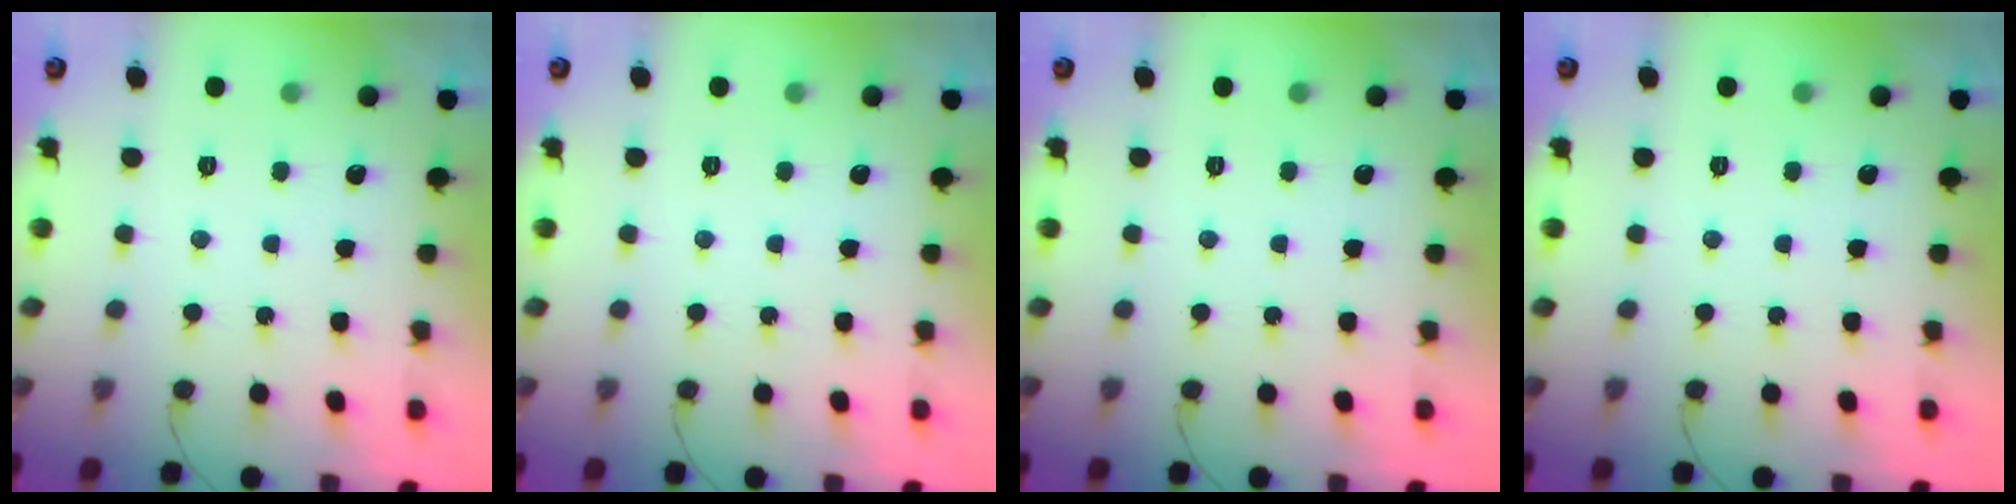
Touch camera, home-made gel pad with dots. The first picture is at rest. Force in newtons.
{"total": 0.0}
{"total": 0.0}
{"total": 0.0}